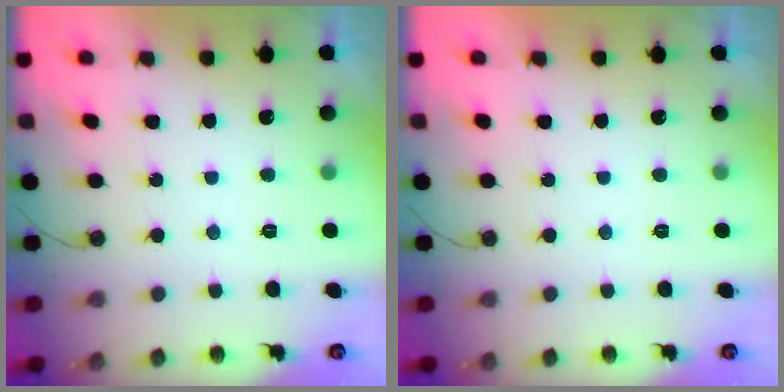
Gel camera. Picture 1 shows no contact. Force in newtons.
{"total": 1.8, "press": 1.8, "slide": 0.1}